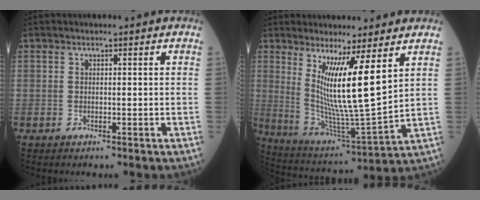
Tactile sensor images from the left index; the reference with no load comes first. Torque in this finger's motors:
{"motor_torque": [1.80, -0.34, 1.05, 0.21]}